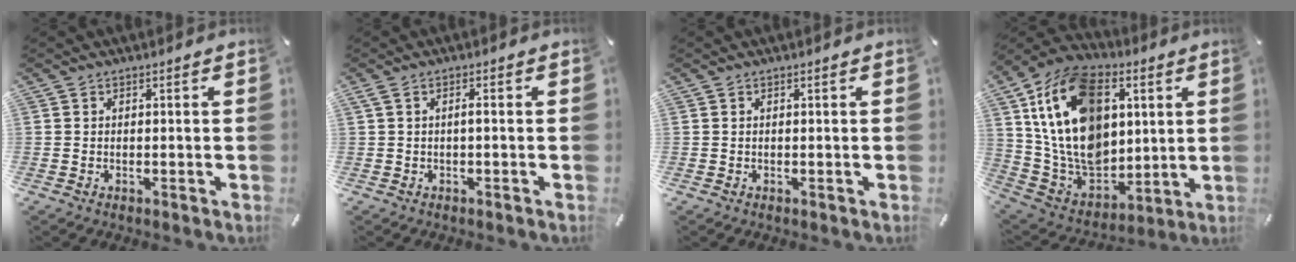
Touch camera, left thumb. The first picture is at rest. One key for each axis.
{"total": 2.3, "fx": 0.0, "fy": 0.2, "fz": 2.3, "tx": -0.043, "ty": 0.001, "tz": -0.003}
{"total": 0.0}
{"total": 23.9, "fx": 6.3, "fy": 17.4, "fz": 15.1, "tx": -0.306, "ty": -0.026, "tz": 0.117}